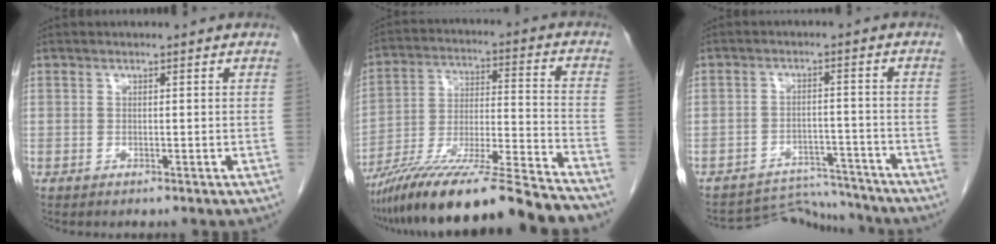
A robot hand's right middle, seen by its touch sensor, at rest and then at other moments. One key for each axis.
{"total": 22.6, "fx": -19.2, "fy": -0.4, "fz": 11.9, "tx": -0.195, "ty": -0.024, "tz": -0.324}
{"total": 8.3, "fx": -8.0, "fy": 1.4, "fz": -1.4, "tx": 0.023, "ty": 0.018, "tz": -0.118}